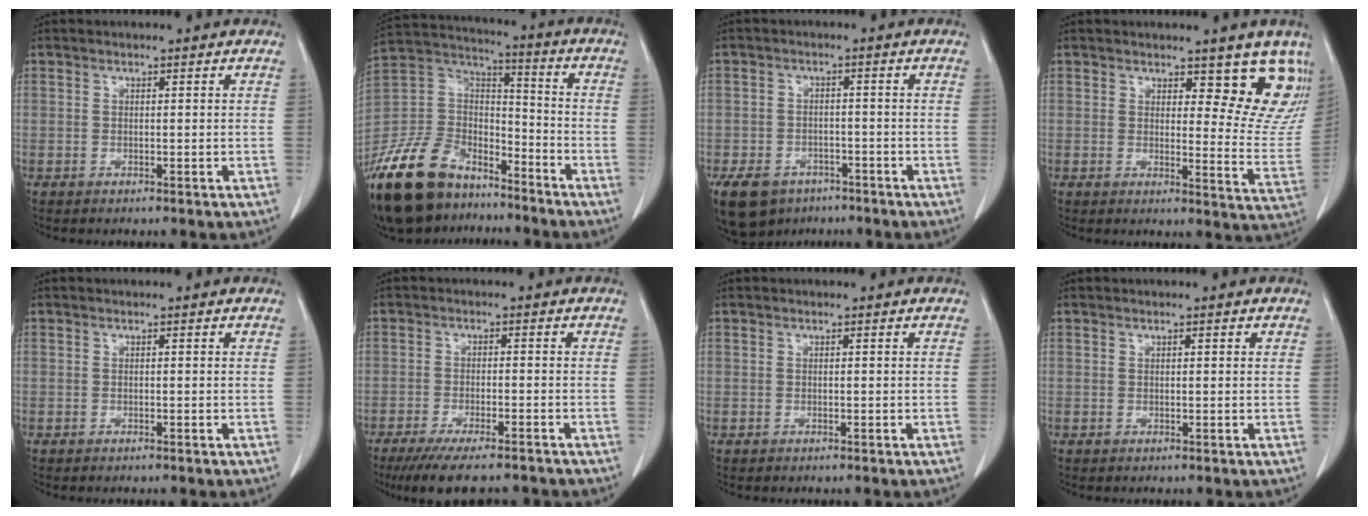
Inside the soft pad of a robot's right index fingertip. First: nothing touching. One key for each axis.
{"total": 24.0, "fx": -17.4, "fy": 12.0, "fz": 11.3, "tx": -0.304, "ty": 0.003, "tz": -0.321}
{"total": 12.9, "fx": -7.8, "fy": 9.1, "fz": 4.9, "tx": -0.129, "ty": -0.002, "tz": -0.113}
{"total": 12.2, "fx": 9.0, "fy": 4.7, "fz": 6.7, "tx": -0.052, "ty": -0.030, "tz": 0.098}
{"total": 0.0}
{"total": 11.6, "fx": -9.4, "fy": 2.6, "fz": 6.3, "tx": -0.099, "ty": -0.016, "tz": -0.145}
{"total": 0.0}
{"total": 1.0, "fx": 0.4, "fy": 0.4, "fz": 0.8, "tx": -0.019, "ty": 0.002, "tz": 0.008}